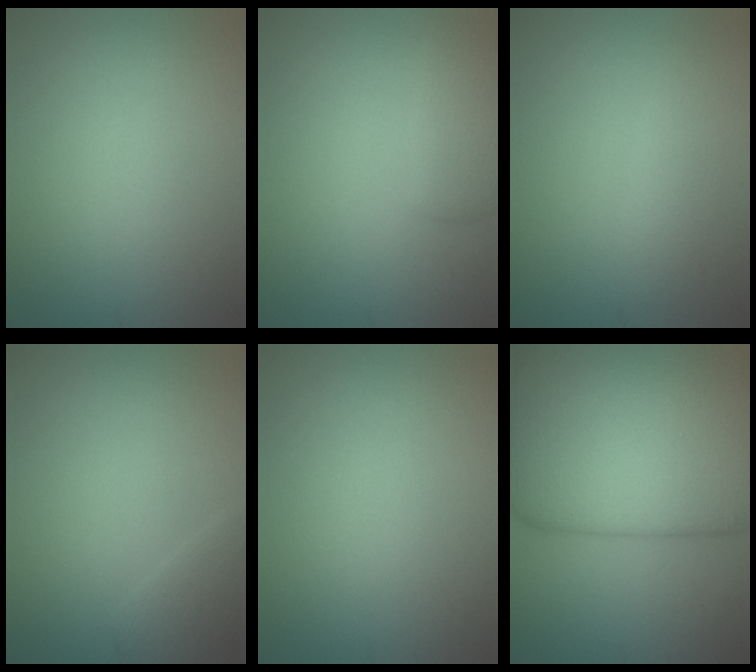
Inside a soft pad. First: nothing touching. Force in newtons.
{"total": 2.4, "press": 2.4, "slide": 0.1}
{"total": 1.8, "press": 1.8, "slide": 0.0}
{"total": 1.8, "press": 1.8, "slide": 0.1}
{"total": 0.0}
{"total": 14.5, "press": 14.5, "slide": 0.4}